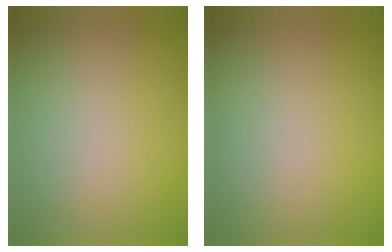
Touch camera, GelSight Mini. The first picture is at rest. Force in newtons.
{"total": 0.0}